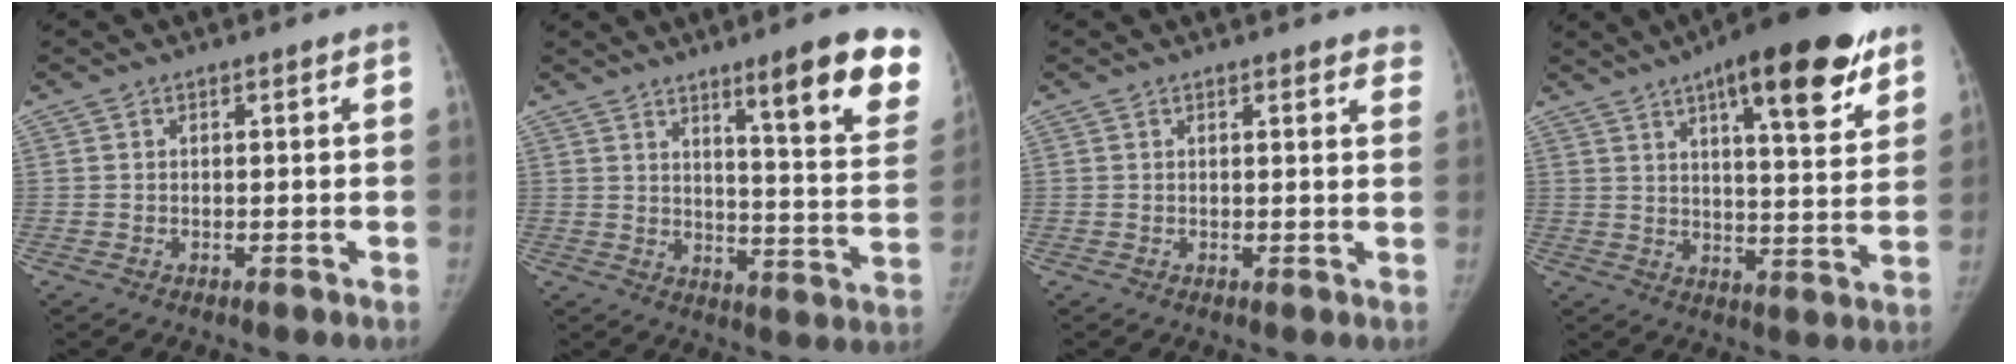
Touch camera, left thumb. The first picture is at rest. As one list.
[{"total": 17.8, "force": [10.7, 2.8, 13.9], "torque": [-0.143, -0.063, 0.146]}, {"total": 3.9, "force": [3.3, 1.2, 1.7], "torque": [0.002, -0.009, 0.025]}, {"total": 20.4, "force": [11.7, 5.7, 15.7], "torque": [-0.201, -0.037, 0.167]}]